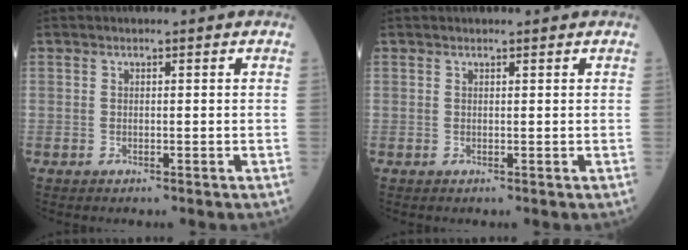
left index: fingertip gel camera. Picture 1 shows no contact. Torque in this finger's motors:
{"motor_torque": [0.05, -0.34, -0.13, 0.01]}